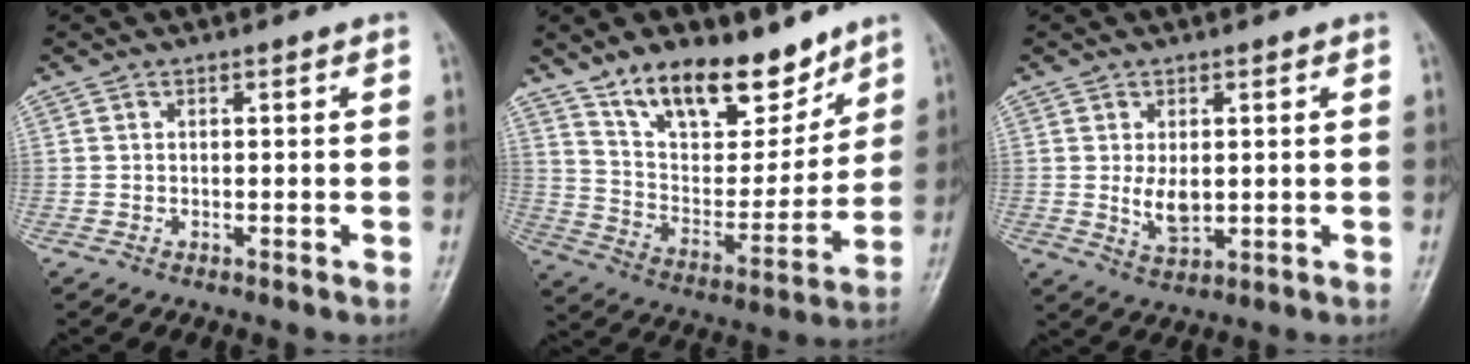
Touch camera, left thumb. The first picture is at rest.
{"total": 18.2, "force": [13.0, 8.3, 9.8], "torque": [-0.101, -0.081, 0.226]}
{"total": 4.9, "force": [0.4, 2.9, 4.0], "torque": [-0.060, -0.013, 0.014]}